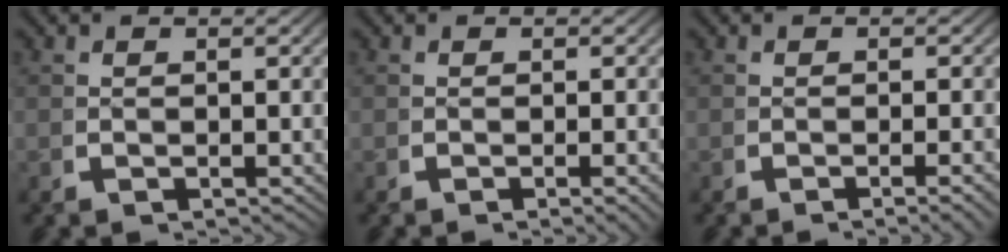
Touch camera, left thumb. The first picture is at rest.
{"total": 1.4, "force": [-0.5, 0.1, 1.3], "torque": [-0.020, 0.004, -0.009]}
{"total": 2.3, "force": [-1.3, 0.2, 1.8], "torque": [-0.029, 0.002, -0.022]}